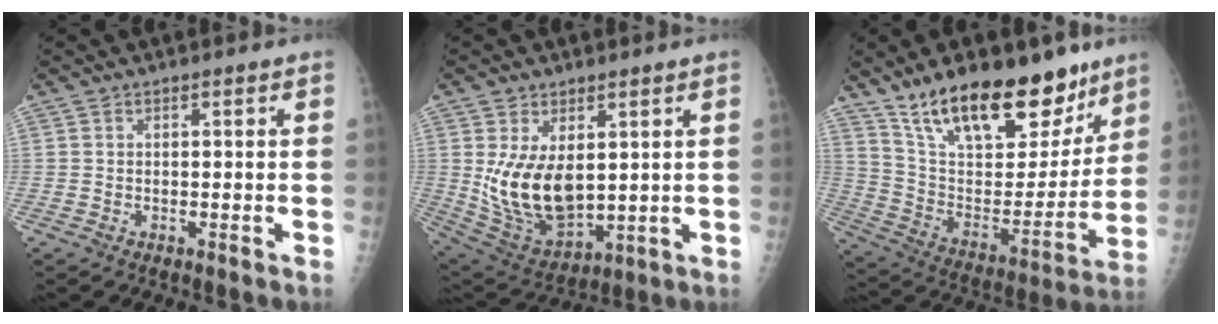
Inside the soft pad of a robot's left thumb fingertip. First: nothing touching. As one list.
[{"total": 13.1, "force": [2.5, 7.5, 10.4], "torque": [-0.169, -0.028, 0.071]}, {"total": 25.1, "force": [17.7, 10.4, 14.4], "torque": [-0.185, -0.076, 0.295]}]